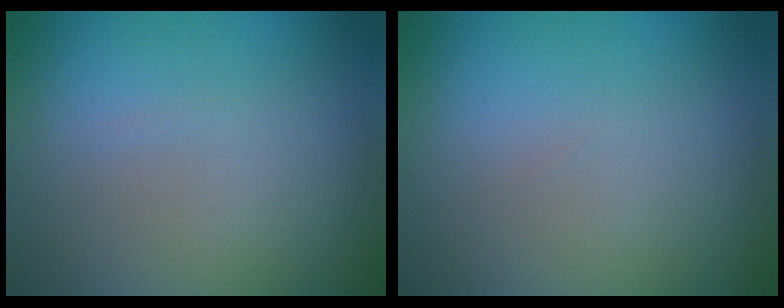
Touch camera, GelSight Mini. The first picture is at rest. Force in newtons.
{"total": 0.0}